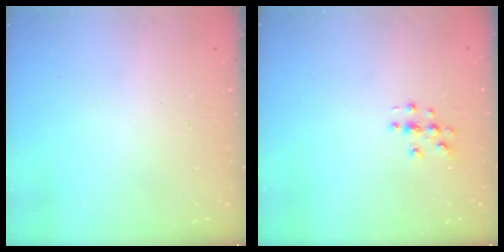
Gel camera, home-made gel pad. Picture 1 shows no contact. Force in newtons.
{"total": 3.1, "press": 3.1, "slide": 0.3}